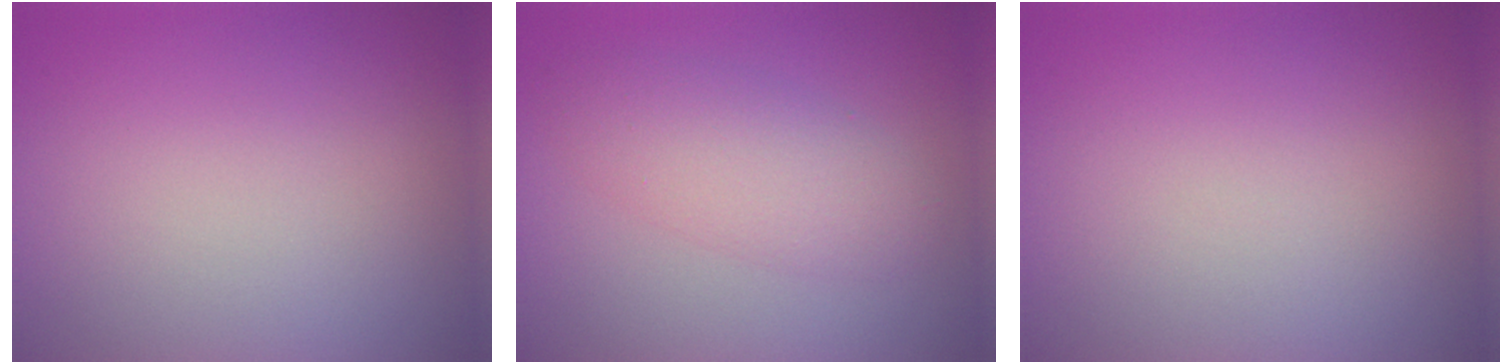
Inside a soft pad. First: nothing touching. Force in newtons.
{"total": 4.2, "press": 4.2, "slide": 0.0}
{"total": 0.0}